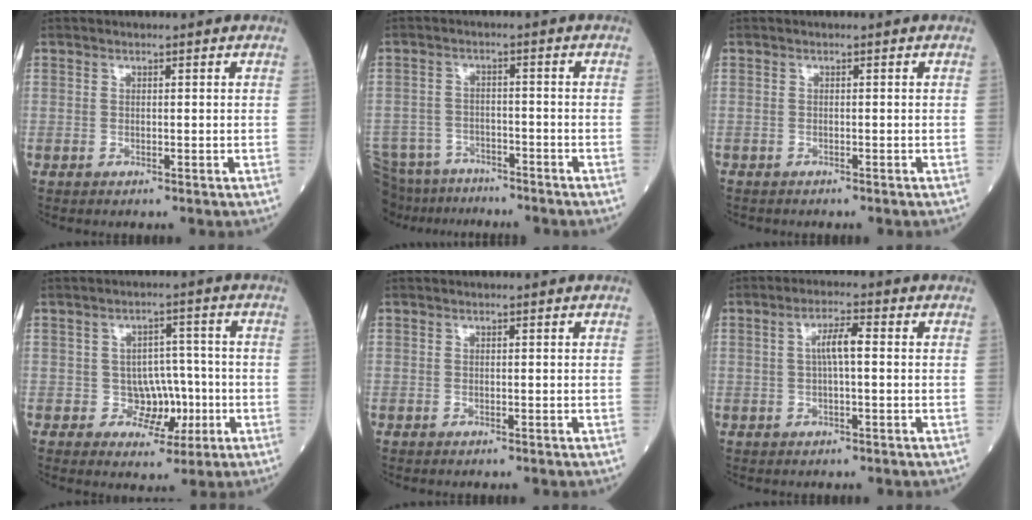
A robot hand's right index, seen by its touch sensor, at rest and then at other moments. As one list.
[{"total": 13.1, "force": [-11.4, 4.9, 4.2], "torque": [-0.101, -0.012, -0.169]}, {"total": 1.1, "force": [-1.1, 0.3, 0.3], "torque": [-0.009, -0.001, -0.015]}, {"total": 5.4, "force": [-1.1, 4.5, 2.7], "torque": [-0.018, 0.014, -0.011]}, {"total": 0.0}, {"total": 3.9, "force": [0.4, 0.6, 3.8], "torque": [-0.070, 0.010, 0.005]}]